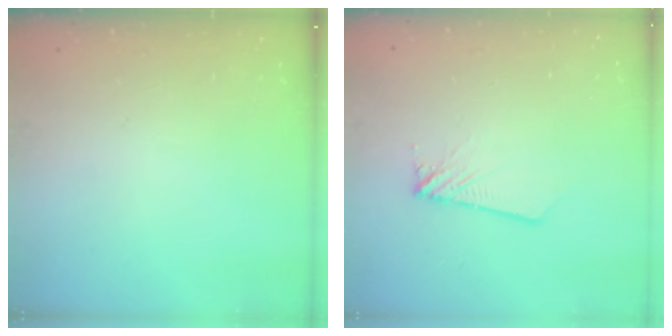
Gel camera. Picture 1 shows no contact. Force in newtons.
{"total": 1.8, "press": 1.8, "slide": 0.2}